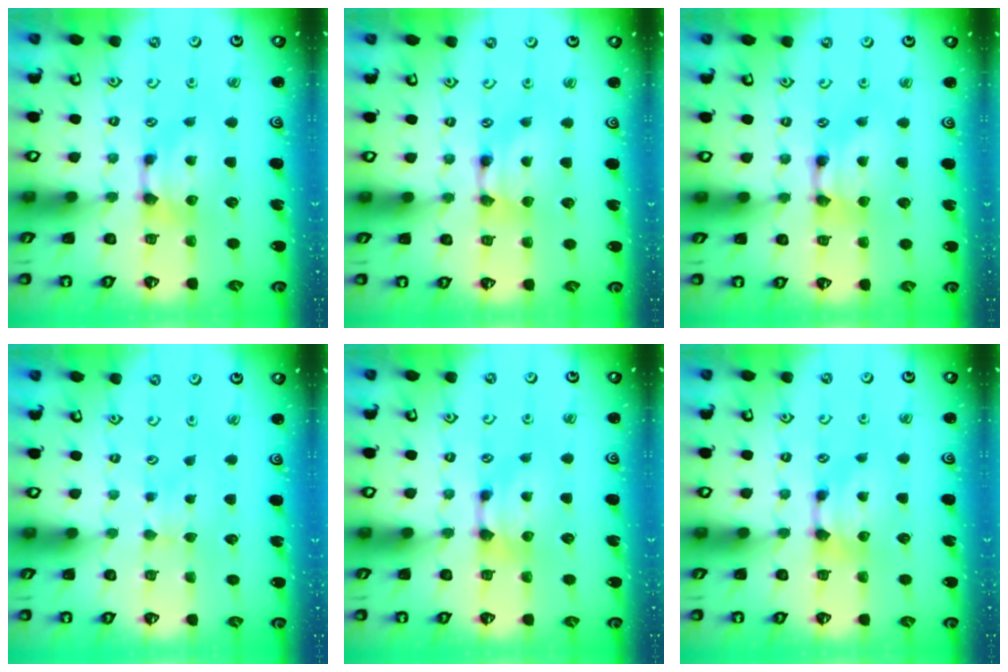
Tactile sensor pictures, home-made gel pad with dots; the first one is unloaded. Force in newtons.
{"total": 1.6, "press": 1.6, "slide": 0.2}
{"total": 1.9, "press": 1.9, "slide": 0.1}
{"total": 2.4, "press": 2.3, "slide": 0.5}
{"total": 0.0}
{"total": 0.0}